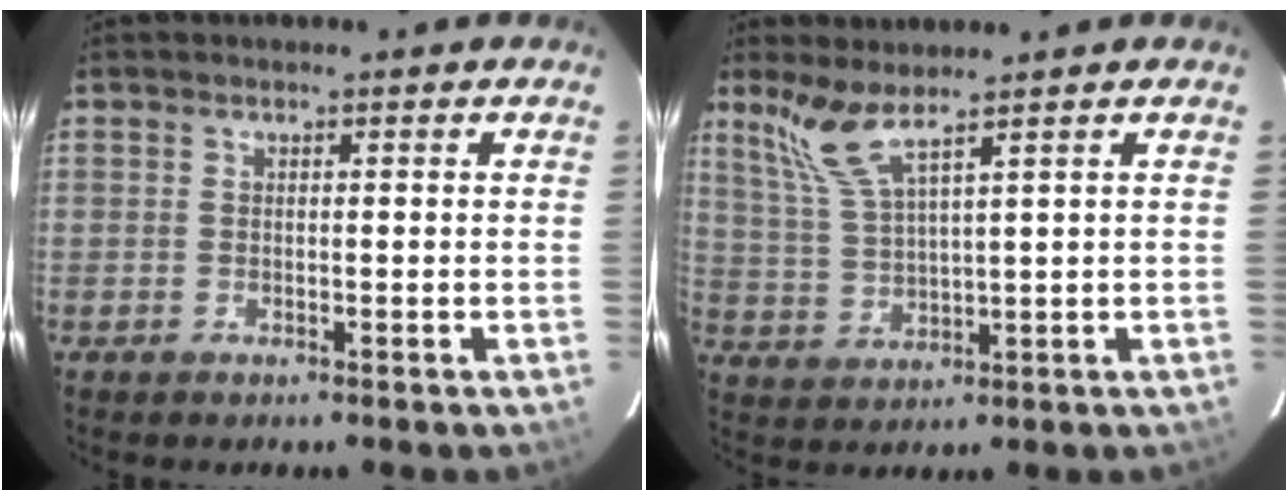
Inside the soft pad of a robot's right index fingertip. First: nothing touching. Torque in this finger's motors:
{"motor_torque": [0.43, 0.66, 0.13, 0.10]}